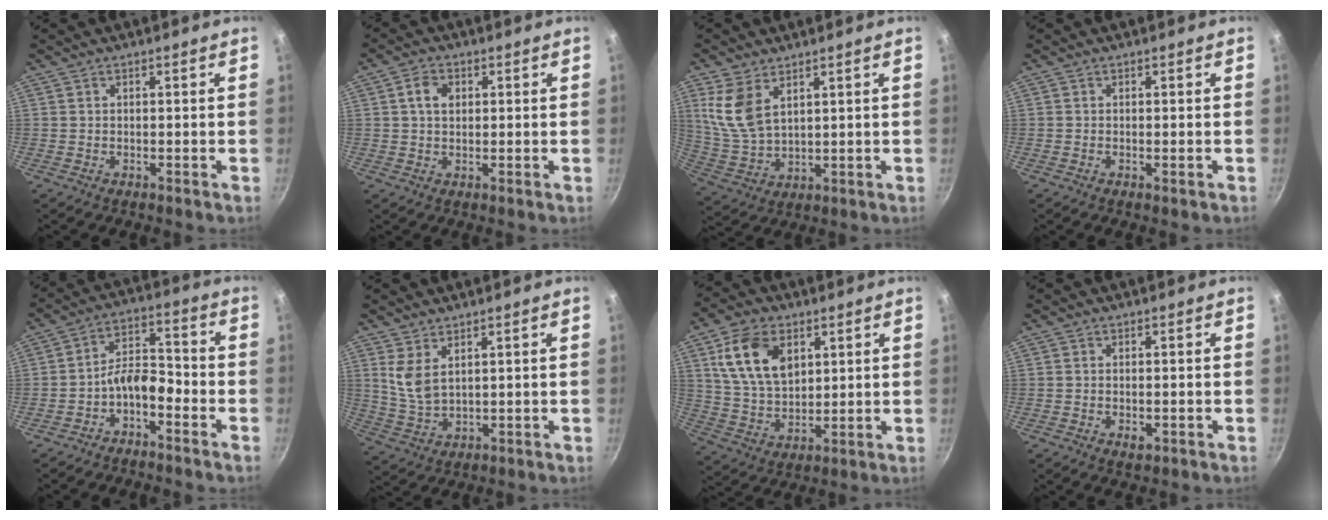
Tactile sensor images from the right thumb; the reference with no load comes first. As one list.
[{"total": 4.3, "force": [1.1, 3.1, 2.8], "torque": [-0.038, 0.004, 0.015]}, {"total": 9.8, "force": [4.4, 5.6, 6.8], "torque": [-0.132, -0.023, 0.100]}, {"total": 0.5, "force": [-0.1, 0.0, 0.5], "torque": [-0.010, -0.002, -0.003]}, {"total": 6.9, "force": [-3.8, 3.3, 4.6], "torque": [-0.072, 0.058, -0.068]}, {"total": 6.0, "force": [2.8, 3.2, 4.3], "torque": [-0.080, -0.030, 0.063]}, {"total": 13.9, "force": [5.1, 9.1, 9.2], "torque": [-0.149, -0.017, 0.102]}, {"total": 2.0, "force": [-0.7, 1.0, 1.6], "torque": [-0.026, -0.004, -0.009]}]